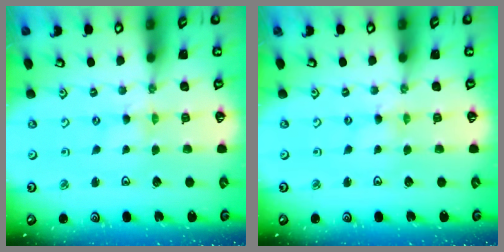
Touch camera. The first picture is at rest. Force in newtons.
{"total": 0.0}